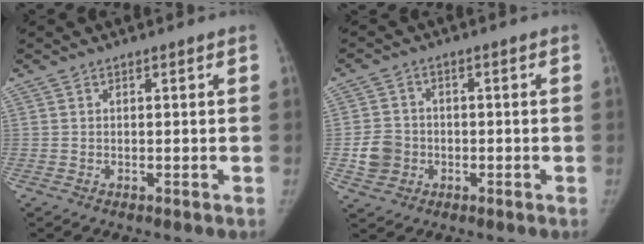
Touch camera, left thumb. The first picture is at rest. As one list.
[{"total": 5.8, "force": [-1.3, 5.2, 2.2], "torque": [-0.029, 0.013, -0.023]}]